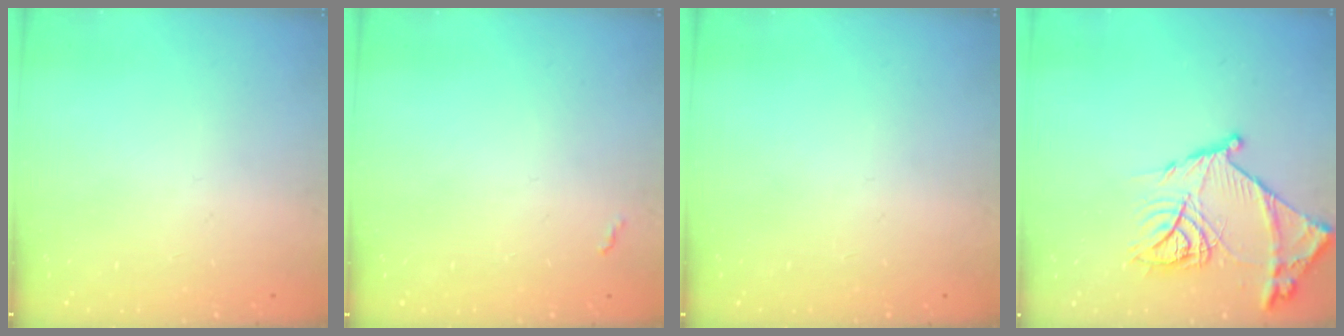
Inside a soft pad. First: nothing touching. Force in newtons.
{"total": 3.2, "press": 3.2, "slide": 0.5}
{"total": 0.0}
{"total": 18.9, "press": 18.8, "slide": 1.8}